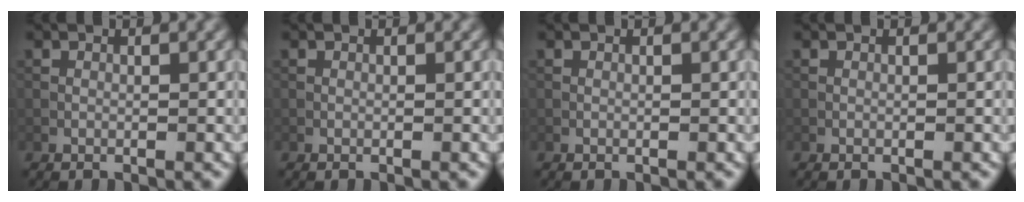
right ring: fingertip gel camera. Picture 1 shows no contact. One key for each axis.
{"total": 0.0}
{"total": 0.0}
{"total": 0.0}